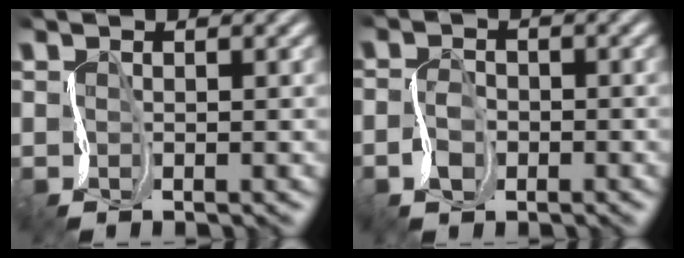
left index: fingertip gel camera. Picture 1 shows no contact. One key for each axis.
{"total": 1.2, "fx": -0.9, "fy": 0.8, "fz": 0.3, "tx": -0.021, "ty": 0.008, "tz": -0.024}